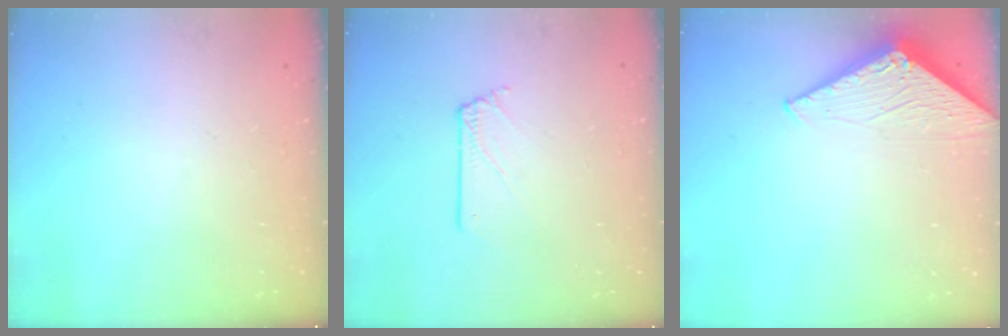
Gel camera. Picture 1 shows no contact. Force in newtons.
{"total": 1.4, "press": 1.4, "slide": 0.2}
{"total": 3.0, "press": 3.0, "slide": 0.2}